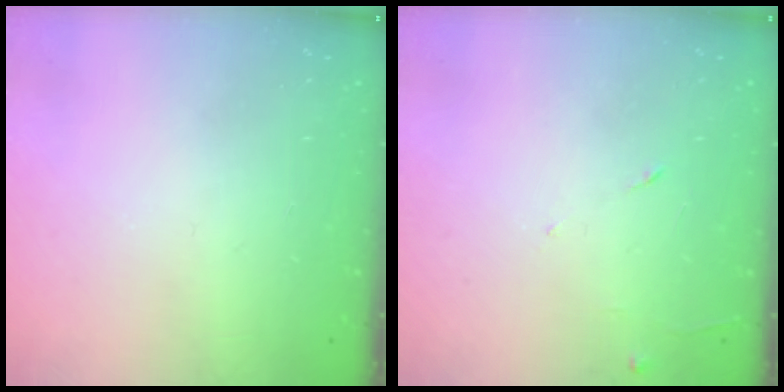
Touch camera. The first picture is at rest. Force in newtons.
{"total": 5.1, "press": 5.1, "slide": 0.8}